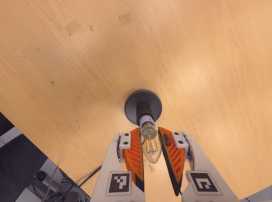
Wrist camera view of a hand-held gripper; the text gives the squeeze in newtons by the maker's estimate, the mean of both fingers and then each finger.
{"total": 12.2, "left": 11.6, "right": 12.8}